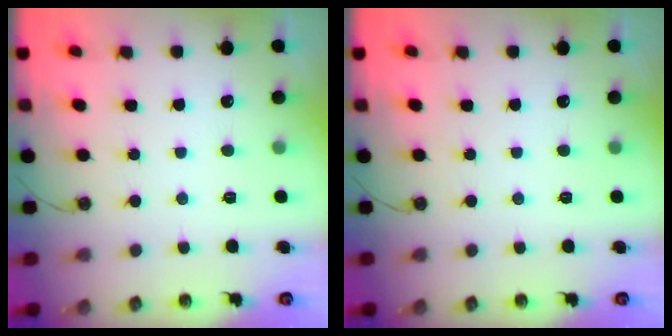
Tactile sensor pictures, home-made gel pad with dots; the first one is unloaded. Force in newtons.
{"total": 0.0}